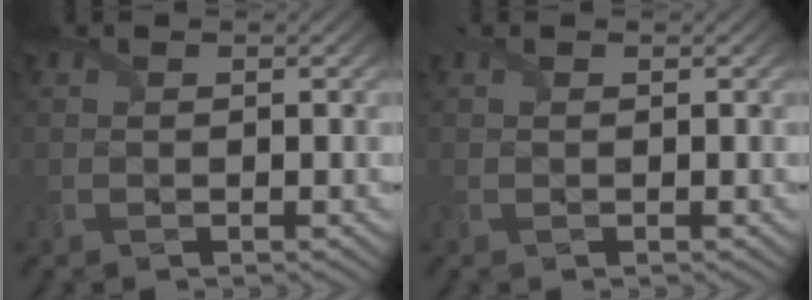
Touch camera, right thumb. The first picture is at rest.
{"total": 0.0}